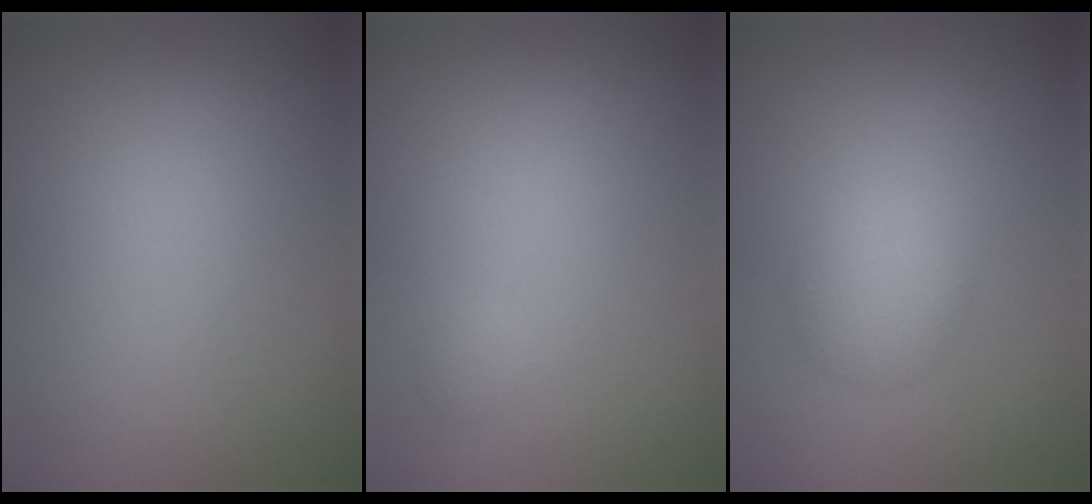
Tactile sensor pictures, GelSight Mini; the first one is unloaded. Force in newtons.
{"total": 0.6, "press": 0.6, "slide": 0.0}
{"total": 3.0, "press": 3.0, "slide": 0.1}